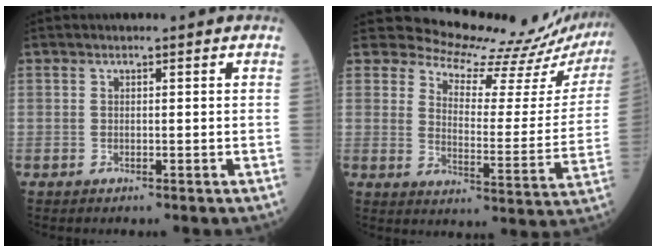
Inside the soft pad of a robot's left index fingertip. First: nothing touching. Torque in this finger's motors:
{"motor_torque": [0.93, -1.21, -0.04, 0.00]}